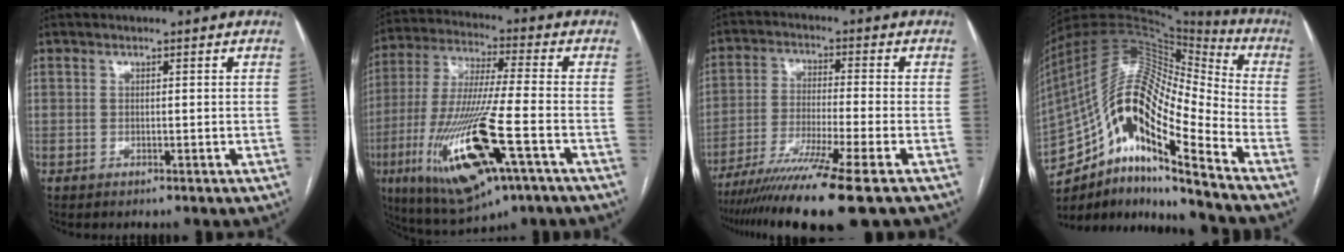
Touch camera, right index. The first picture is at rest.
{"total": 19.9, "force": [-7.7, 2.6, 18.2], "torque": [-0.396, -0.043, -0.133]}
{"total": 13.8, "force": [-10.0, -1.6, 9.4], "torque": [-0.172, -0.041, -0.166]}
{"total": 19.7, "force": [-10.1, 4.4, 16.4], "torque": [-0.315, 0.042, -0.174]}